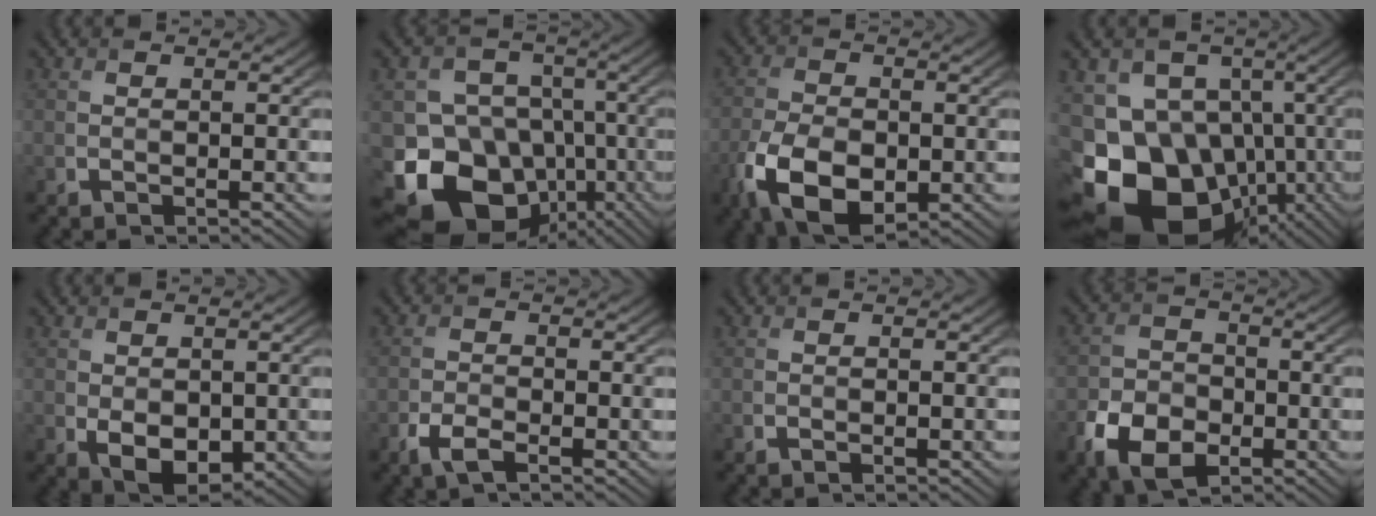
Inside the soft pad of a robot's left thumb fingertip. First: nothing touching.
{"total": 15.9, "force": [-6.4, 12.9, 6.9], "torque": [-0.151, -0.021, -0.109]}
{"total": 10.1, "force": [-3.7, 5.8, 7.3], "torque": [-0.168, -0.018, -0.074]}
{"total": 18.4, "force": [-6.9, 13.9, 9.8], "torque": [-0.203, -0.013, -0.109]}
{"total": 4.6, "force": [-0.3, 3.1, 3.4], "torque": [-0.069, -0.016, 0.001]}
{"total": 2.8, "force": [-1.7, 1.2, 1.9], "torque": [-0.045, -0.003, -0.038]}
{"total": 0.0}
{"total": 7.3, "force": [-3.4, 5.0, 4.1], "torque": [-0.092, -0.014, -0.068]}